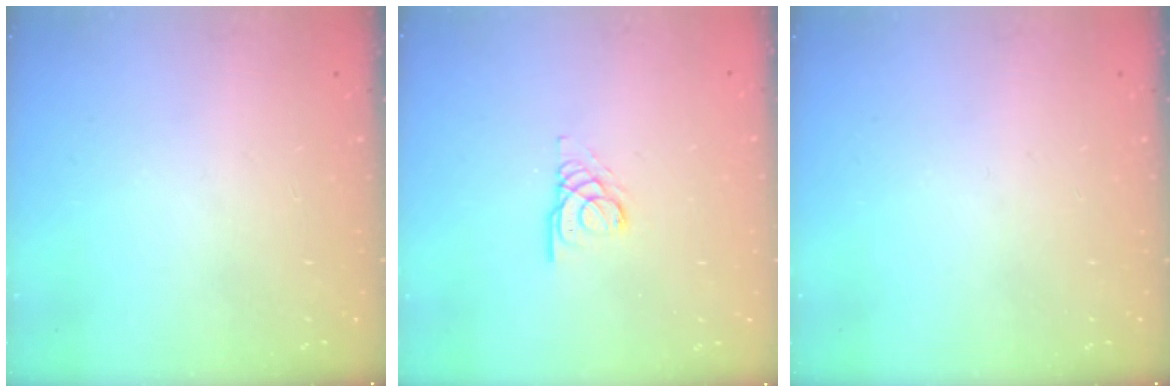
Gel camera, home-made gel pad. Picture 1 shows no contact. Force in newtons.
{"total": 3.4, "press": 3.4, "slide": 0.3}
{"total": 0.0}